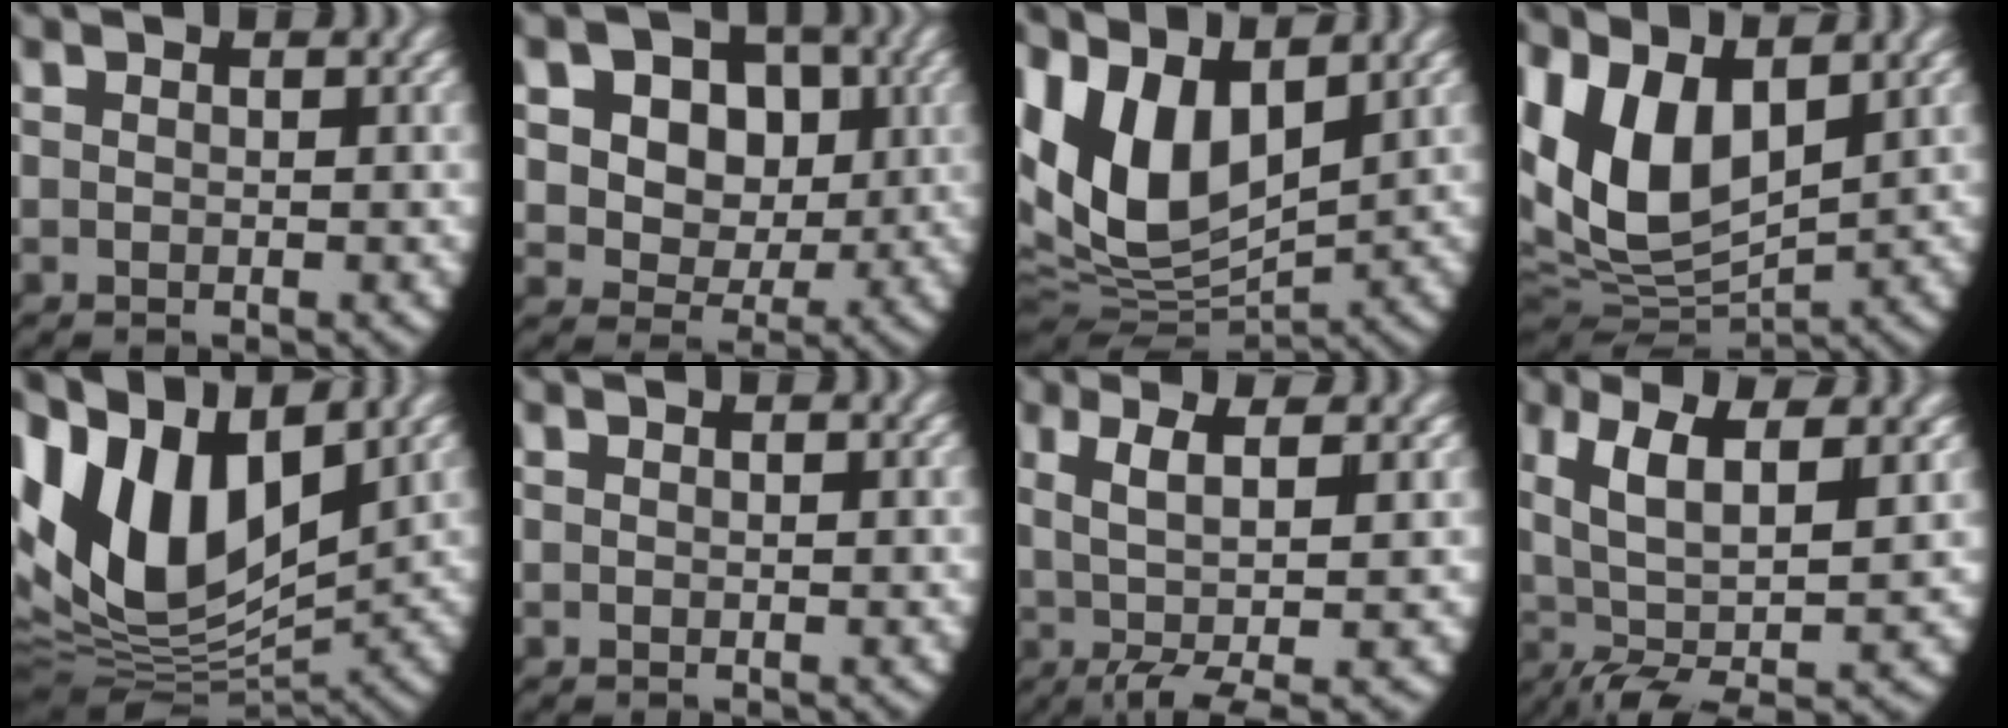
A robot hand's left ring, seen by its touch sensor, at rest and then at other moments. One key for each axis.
{"total": 13.7, "fx": 2.7, "fy": 11.8, "fz": 6.4, "tx": -0.163, "ty": -0.028, "tz": 0.037}
{"total": 14.7, "fx": 2.0, "fy": 11.3, "fz": 9.1, "tx": -0.223, "ty": -0.046, "tz": 0.047}
{"total": 13.2, "fx": 1.5, "fy": 10.2, "fz": 8.2, "tx": -0.201, "ty": -0.038, "tz": 0.039}
{"total": 17.7, "fx": 2.2, "fy": 12.7, "fz": 12.1, "tx": -0.267, "ty": -0.042, "tz": 0.053}
{"total": 0.0}
{"total": 7.1, "fx": -0.9, "fy": 3.0, "fz": 6.4, "tx": -0.117, "ty": -0.018, "tz": 0.004}
{"total": 8.7, "fx": 0.0, "fy": 4.8, "fz": 7.3, "tx": -0.140, "ty": -0.031, "tz": 0.021}